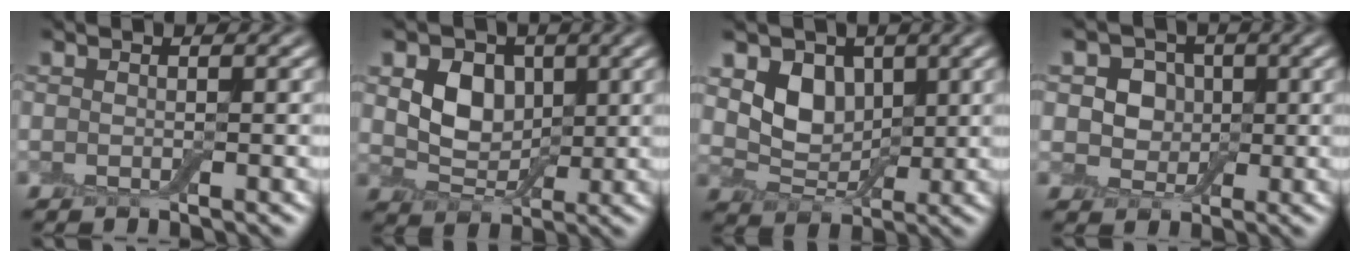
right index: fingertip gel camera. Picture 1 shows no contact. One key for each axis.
{"total": 4.7, "fx": 1.2, "fy": 3.6, "fz": 2.8, "tx": -0.057, "ty": -0.004, "tz": 0.014}
{"total": 4.3, "fx": 1.3, "fy": 3.3, "fz": 2.5, "tx": -0.051, "ty": -0.008, "tz": 0.018}
{"total": 4.5, "fx": 1.1, "fy": 3.8, "fz": 2.2, "tx": -0.032, "ty": 0.006, "tz": 0.002}